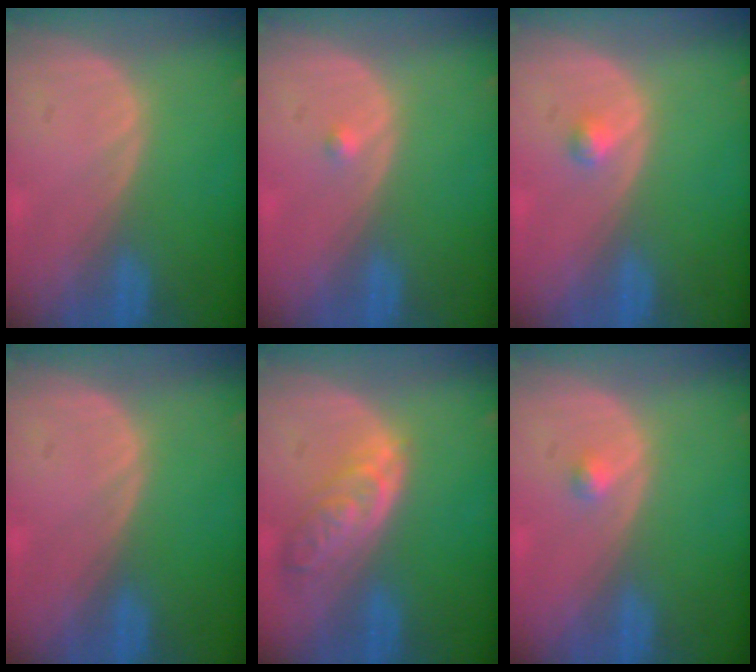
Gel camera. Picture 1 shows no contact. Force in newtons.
{"total": 0.8, "press": 0.6, "slide": 0.4}
{"total": 1.1, "press": 1.1, "slide": 0.1}
{"total": 0.0}
{"total": 6.1, "press": 5.5, "slide": 2.6}
{"total": 1.0, "press": 1.0, "slide": 0.1}